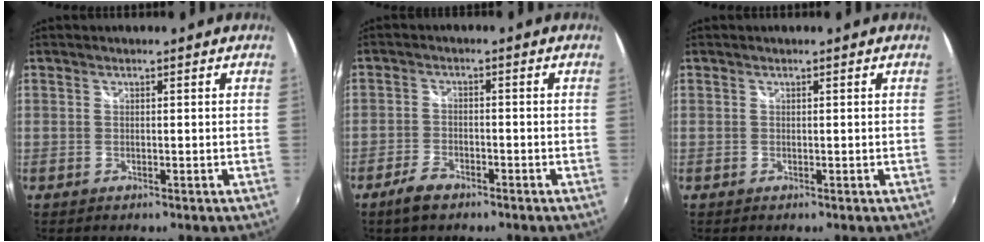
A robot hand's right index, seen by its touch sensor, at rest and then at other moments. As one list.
[{"total": 4.3, "force": [-3.3, 1.8, 2.1], "torque": [-0.059, 0.000, -0.062]}, {"total": 0.0}]